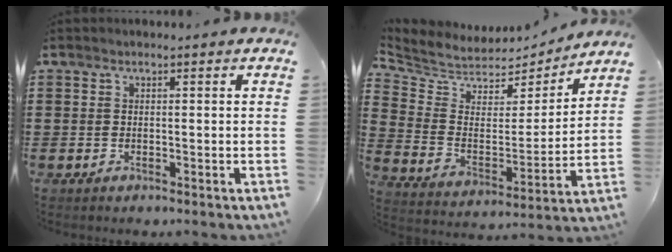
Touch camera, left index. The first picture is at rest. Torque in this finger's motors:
{"motor_torque": [-0.88, 0.62, -0.05, -0.04]}